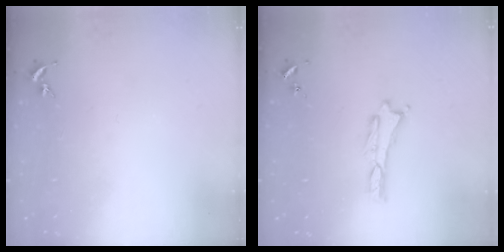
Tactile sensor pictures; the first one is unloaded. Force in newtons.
{"total": 0.0}